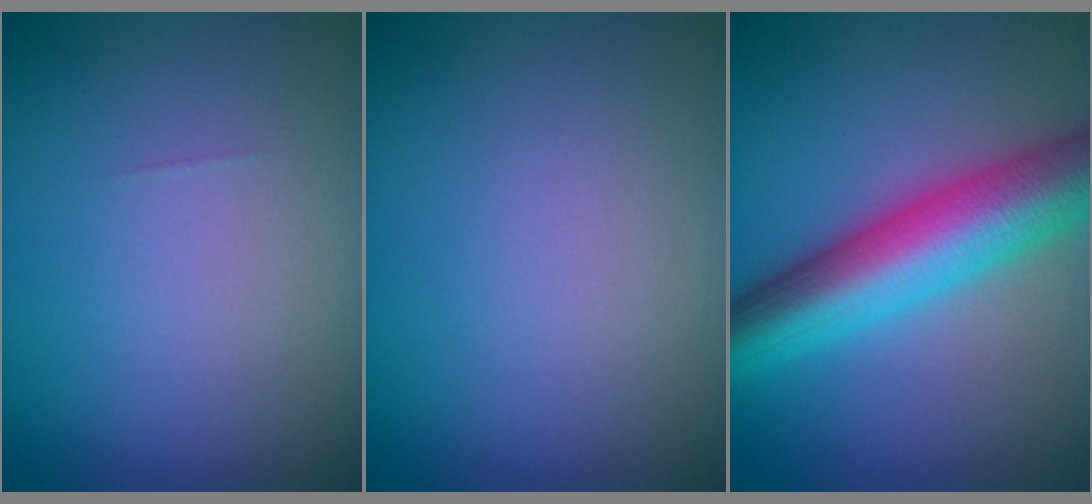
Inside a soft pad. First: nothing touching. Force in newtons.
{"total": 0.0}
{"total": 9.6, "press": 9.6, "slide": 0.3}